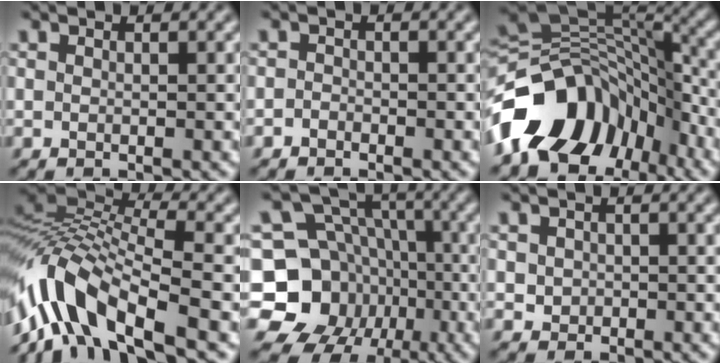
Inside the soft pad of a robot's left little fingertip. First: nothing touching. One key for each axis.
{"total": 0.9, "fx": -0.7, "fy": 0.6, "fz": 0.0, "tx": 0.008, "ty": -0.001, "tz": -0.016}
{"total": 13.0, "fx": -6.9, "fy": 8.7, "fz": 6.7, "tx": -0.119, "ty": 0.020, "tz": -0.124}
{"total": 9.8, "fx": -5.2, "fy": 3.4, "fz": 7.5, "tx": -0.136, "ty": 0.017, "tz": -0.111}
{"total": 14.2, "fx": -5.0, "fy": 12.3, "fz": 5.2, "tx": -0.108, "ty": -0.011, "tz": -0.106}
{"total": 1.2, "fx": -0.1, "fy": 1.2, "fz": 0.3, "tx": -0.001, "ty": -0.002, "tz": 0.003}